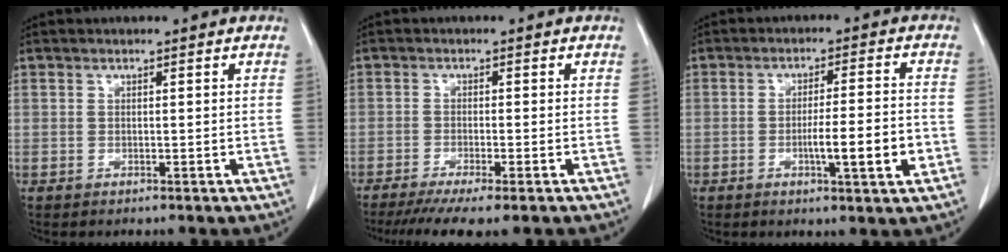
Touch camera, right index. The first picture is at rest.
{"total": 8.1, "force": [-6.2, 0.4, 5.2], "torque": [-0.075, -0.016, -0.096]}
{"total": 7.9, "force": [-2.3, 0.3, 7.5], "torque": [-0.115, -0.003, -0.035]}